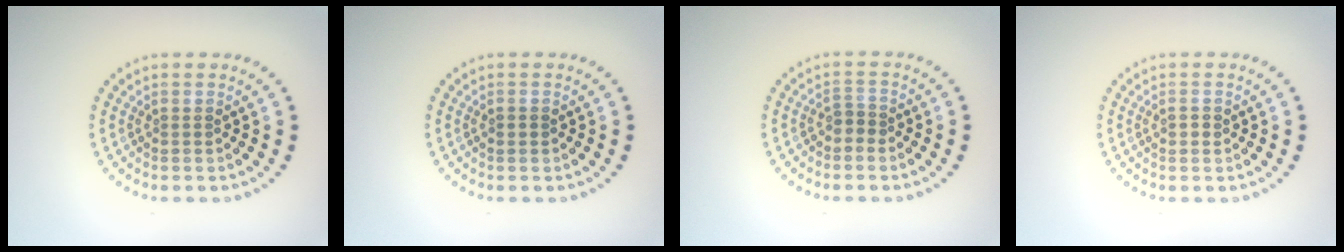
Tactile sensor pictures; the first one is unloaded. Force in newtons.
{"total": 0.9, "press": 0.9, "slide": 0.2}
{"total": 1.3, "press": 1.0, "slide": 0.8}
{"total": 0.9, "press": 0.9, "slide": 0.3}